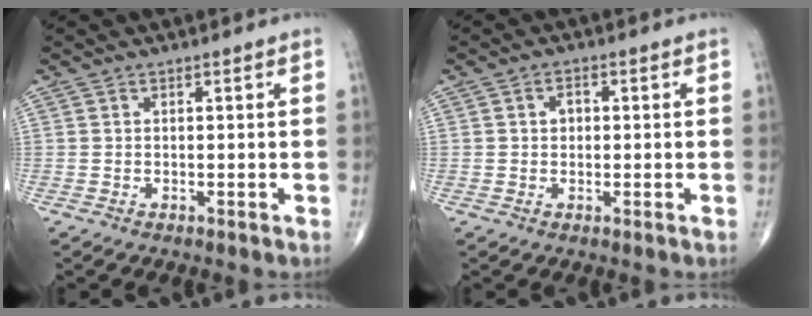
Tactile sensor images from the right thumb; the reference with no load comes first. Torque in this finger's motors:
{"motor_torque": [-0.12, 0.03, -0.31, -0.27, 0.06]}